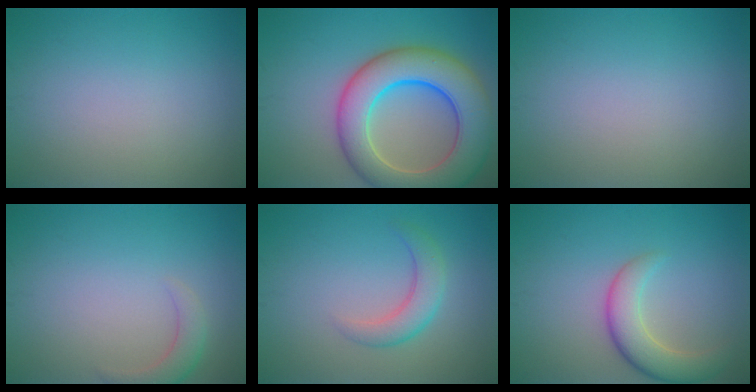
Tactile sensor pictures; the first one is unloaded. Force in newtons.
{"total": 10.8, "press": 10.8, "slide": 0.3}
{"total": 0.0}
{"total": 2.1, "press": 2.1, "slide": 0.2}
{"total": 3.0, "press": 3.0, "slide": 0.2}
{"total": 4.5, "press": 4.4, "slide": 0.4}